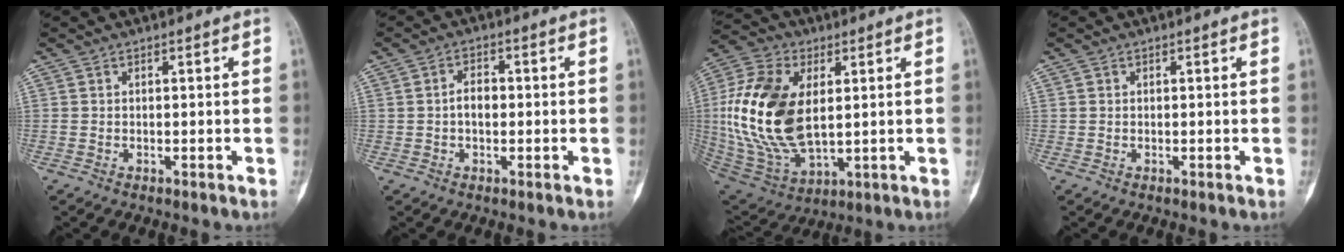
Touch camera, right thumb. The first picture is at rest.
{"total": 3.5, "force": [-0.2, 2.3, 2.6], "torque": [-0.039, 0.012, -0.008]}
{"total": 22.0, "force": [2.6, 12.8, 17.7], "torque": [-0.362, -0.014, 0.056]}
{"total": 0.0}